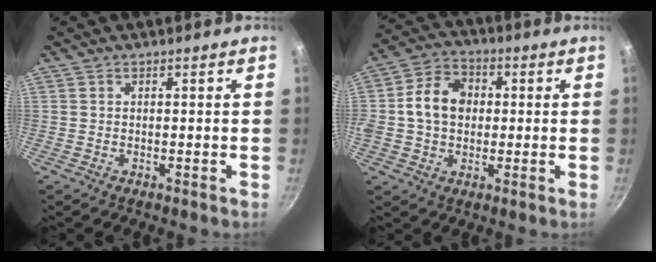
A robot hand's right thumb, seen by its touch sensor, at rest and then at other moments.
{"total": 10.4, "force": [0.7, 8.2, 6.4], "torque": [-0.090, 0.017, -0.003]}